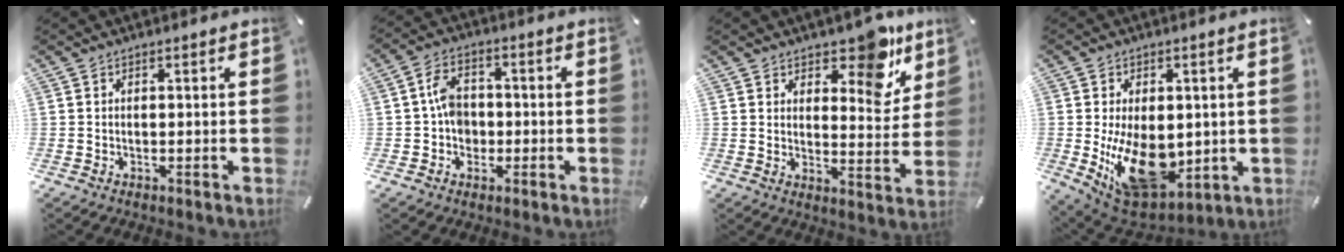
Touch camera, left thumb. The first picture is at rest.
{"total": 6.4, "force": [-0.5, 5.2, 3.8], "torque": [-0.071, 0.012, -0.009]}
{"total": 11.8, "force": [8.5, 5.8, 5.9], "torque": [-0.050, -0.075, 0.143]}
{"total": 18.1, "force": [-2.3, 12.0, 13.4], "torque": [-0.222, -0.017, -0.027]}